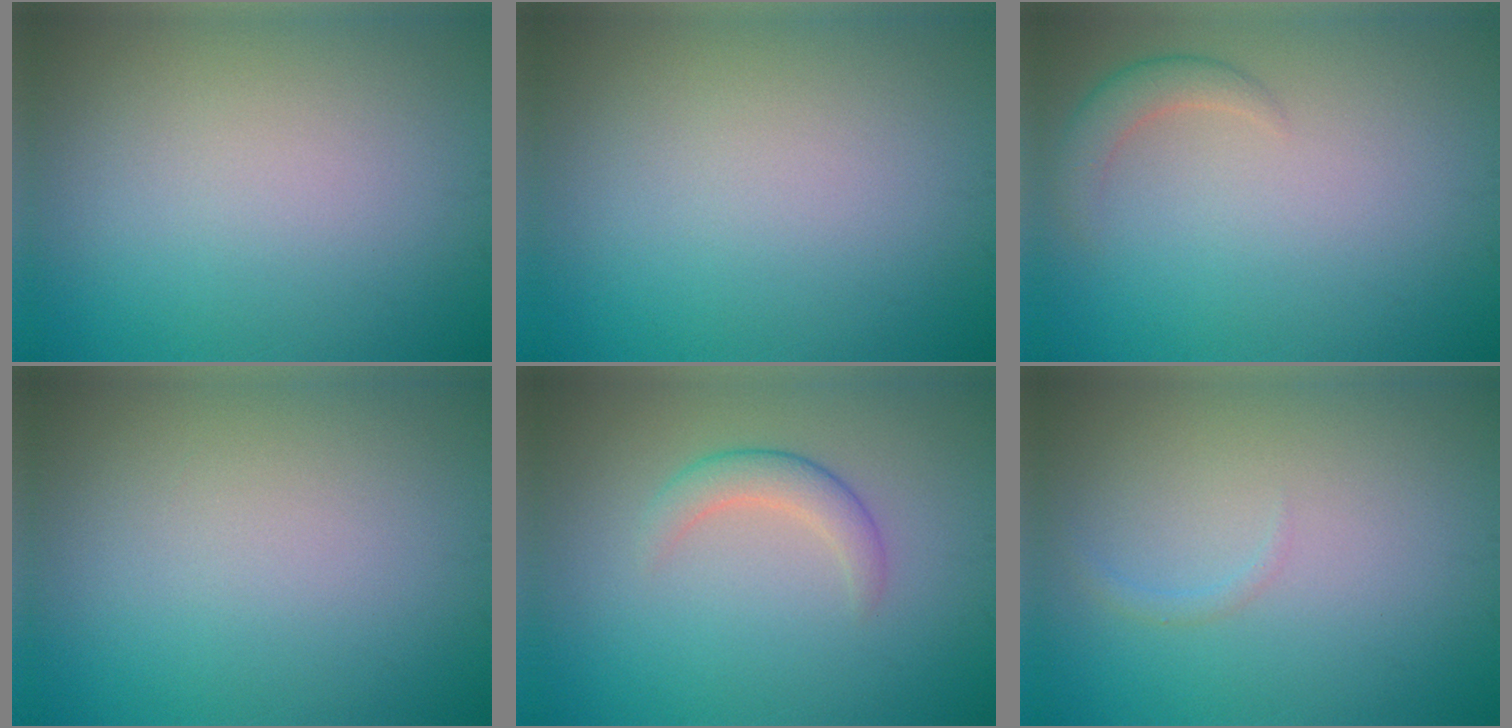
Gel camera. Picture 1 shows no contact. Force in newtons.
{"total": 0.0}
{"total": 2.0, "press": 2.0, "slide": 0.2}
{"total": 0.0}
{"total": 2.3, "press": 2.3, "slide": 0.1}
{"total": 0.6, "press": 0.6, "slide": 0.1}